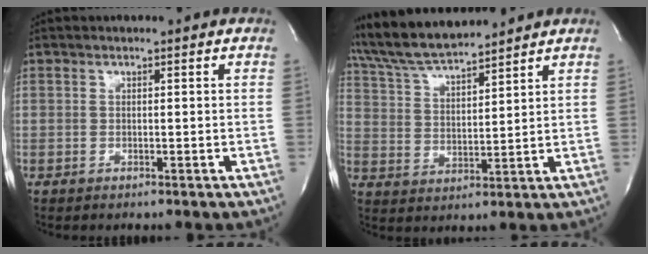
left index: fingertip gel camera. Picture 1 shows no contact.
{"total": 10.7, "force": [10.0, 0.4, 3.7], "torque": [-0.078, 0.019, 0.193]}